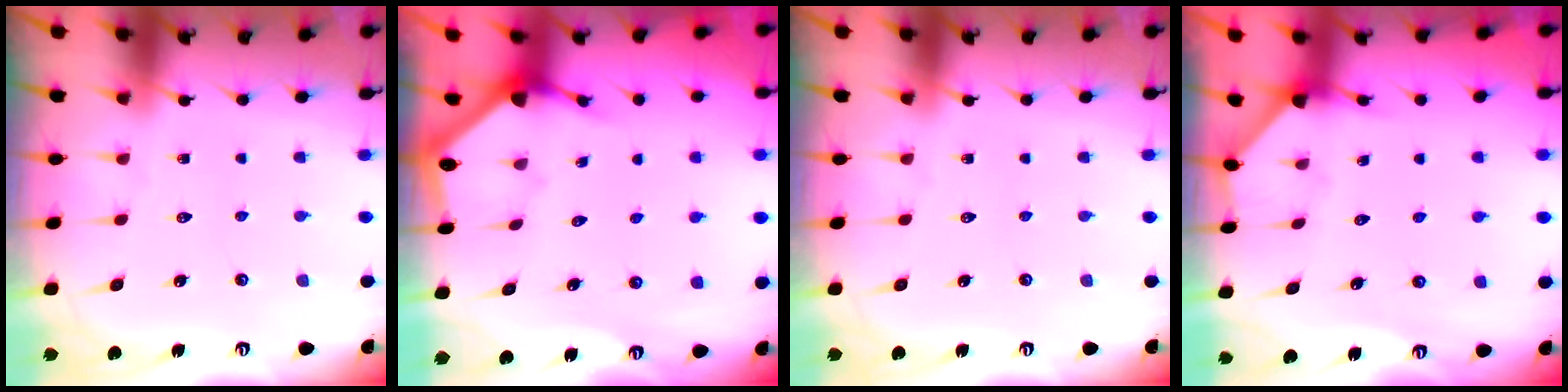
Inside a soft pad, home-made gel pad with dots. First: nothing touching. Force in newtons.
{"total": 3.3, "press": 3.3, "slide": 0.2}
{"total": 0.0}
{"total": 2.9, "press": 2.9, "slide": 0.2}